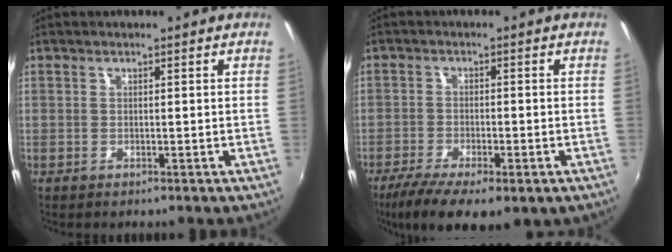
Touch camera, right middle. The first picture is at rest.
{"total": 12.1, "force": [-7.7, 4.1, 8.3], "torque": [-0.175, -0.044, -0.126]}